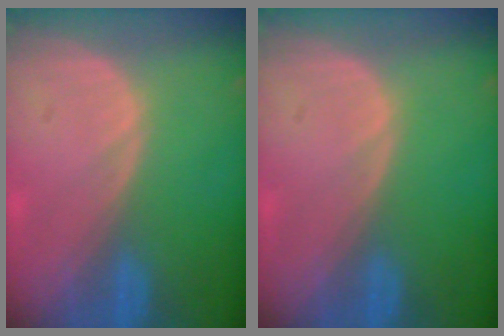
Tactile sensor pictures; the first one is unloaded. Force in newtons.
{"total": 0.0}